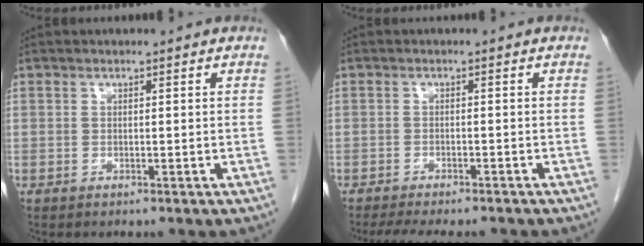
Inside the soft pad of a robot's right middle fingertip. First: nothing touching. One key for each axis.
{"total": 9.4, "fx": -8.2, "fy": 2.1, "fz": 4.2, "tx": -0.062, "ty": -0.009, "tz": -0.111}